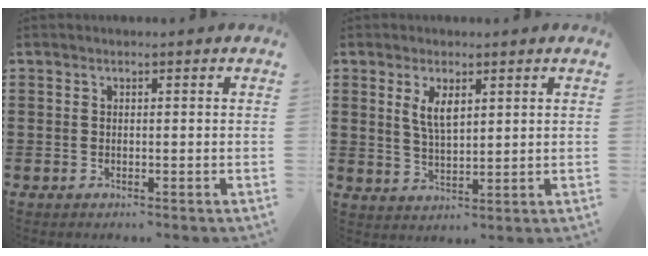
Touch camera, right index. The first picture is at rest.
{"total": 4.0, "force": [1.8, 1.6, 3.3], "torque": [-0.070, 0.004, 0.031]}